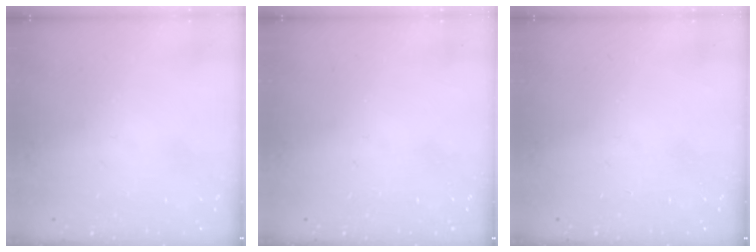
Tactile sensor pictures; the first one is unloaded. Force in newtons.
{"total": 0.0}
{"total": 0.0}